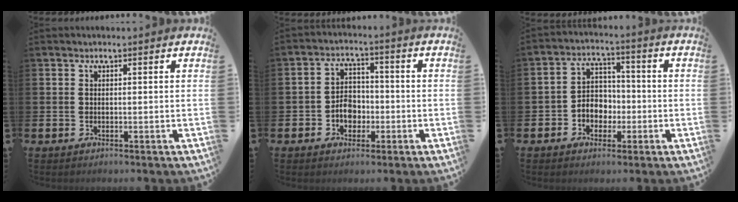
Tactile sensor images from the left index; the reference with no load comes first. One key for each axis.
{"total": 4.3, "fx": -1.3, "fy": 3.4, "fz": 2.3, "tx": -0.042, "ty": 0.006, "tz": -0.030}
{"total": 4.4, "fx": -1.3, "fy": 3.9, "fz": 1.6, "tx": -0.034, "ty": 0.006, "tz": -0.034}